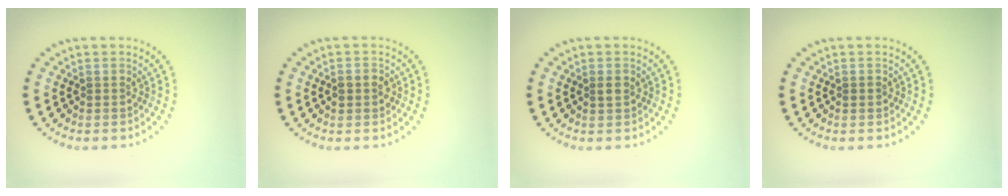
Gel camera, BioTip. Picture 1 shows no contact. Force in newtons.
{"total": 1.5, "press": 1.5, "slide": 0.2}
{"total": 1.0, "press": 1.0, "slide": 0.3}
{"total": 0.6, "press": 0.6, "slide": 0.2}